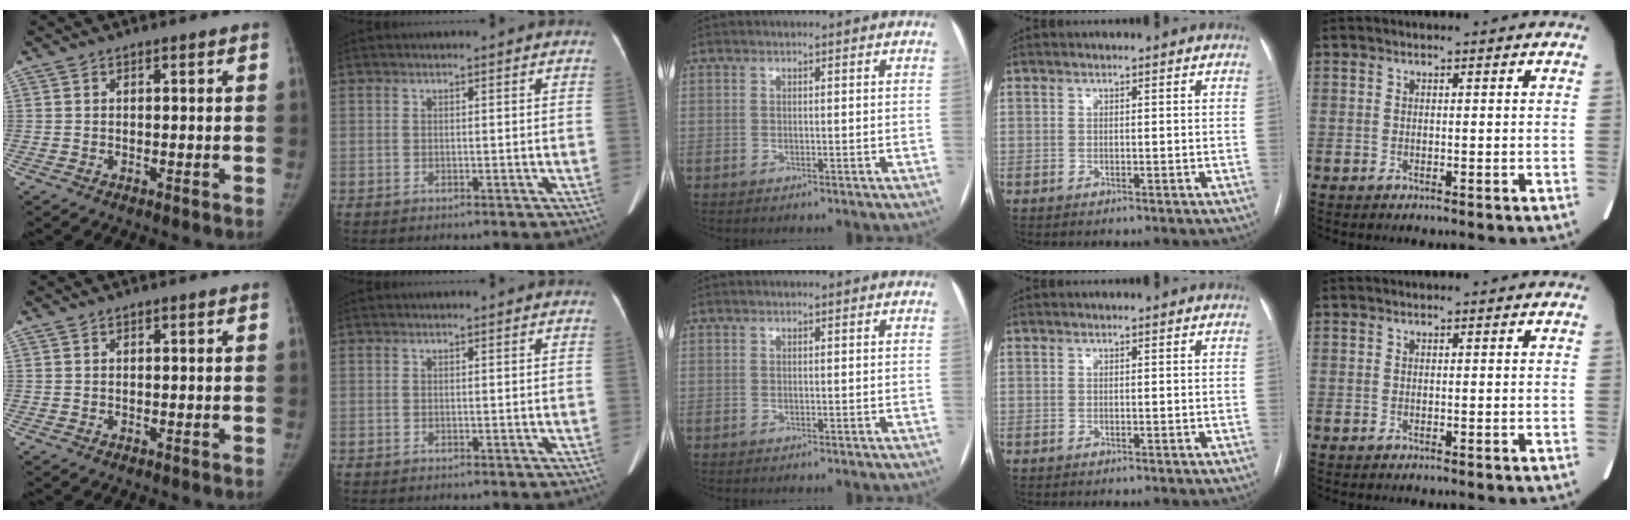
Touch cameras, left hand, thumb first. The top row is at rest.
{}